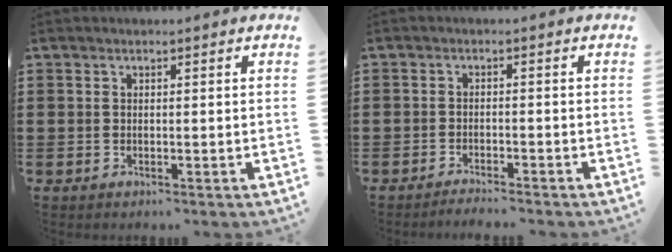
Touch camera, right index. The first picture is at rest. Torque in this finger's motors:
{"motor_torque": [-0.20, 0.93, -0.51, -0.12]}